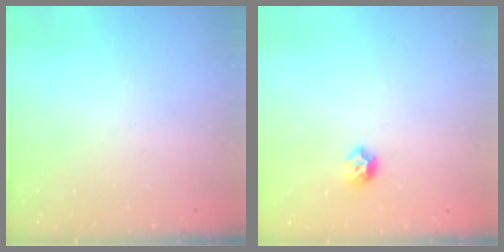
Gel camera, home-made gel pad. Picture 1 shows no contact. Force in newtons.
{"total": 6.4, "press": 6.3, "slide": 0.9}